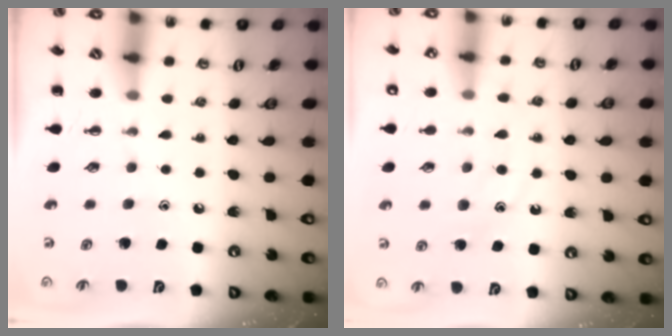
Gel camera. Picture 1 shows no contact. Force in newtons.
{"total": 12.4, "press": 12.3, "slide": 1.2}